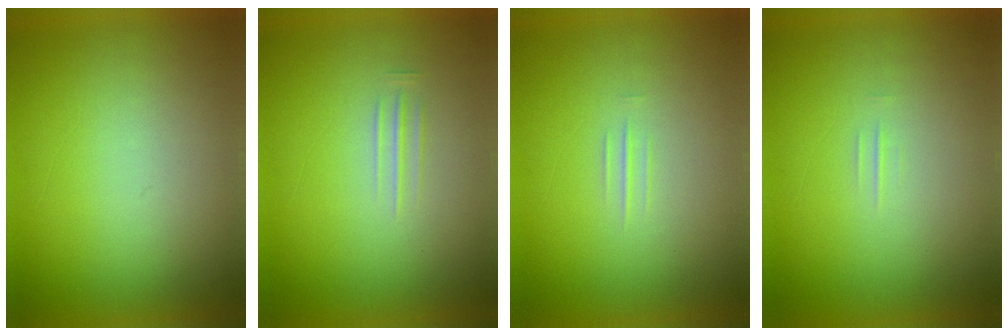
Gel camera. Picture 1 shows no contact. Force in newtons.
{"total": 1.5}
{"total": 1.2}
{"total": 1.3}